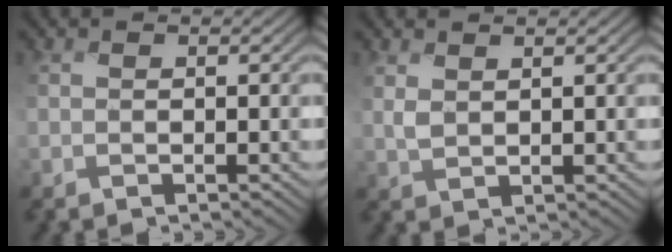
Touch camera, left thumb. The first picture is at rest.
{"total": 1.7, "force": [1.1, 0.7, 0.9], "torque": [-0.029, -0.001, 0.027]}